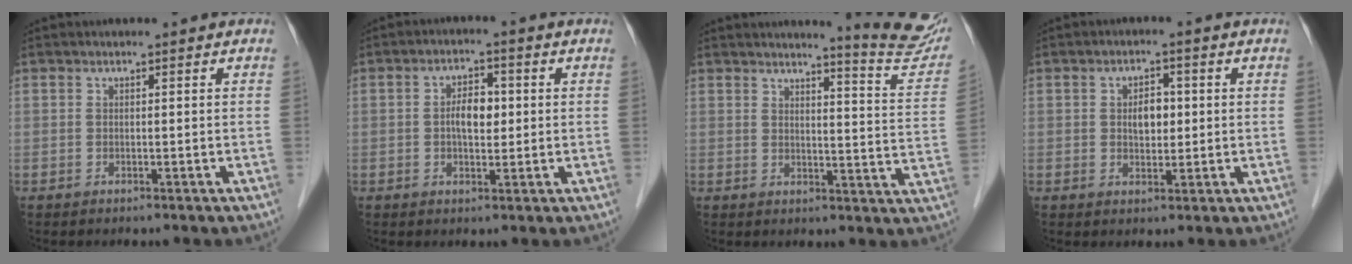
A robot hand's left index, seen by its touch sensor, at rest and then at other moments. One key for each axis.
{"total": 4.2, "fx": 0.2, "fy": 2.1, "fz": 3.6, "tx": -0.066, "ty": 0.008, "tz": 0.002}
{"total": 11.4, "fx": 11.0, "fy": -0.7, "fz": 3.1, "tx": -0.026, "ty": -0.076, "tz": 0.110}
{"total": 3.5, "fx": 0.4, "fy": 2.2, "fz": 2.7, "tx": -0.043, "ty": 0.008, "tz": 0.008}